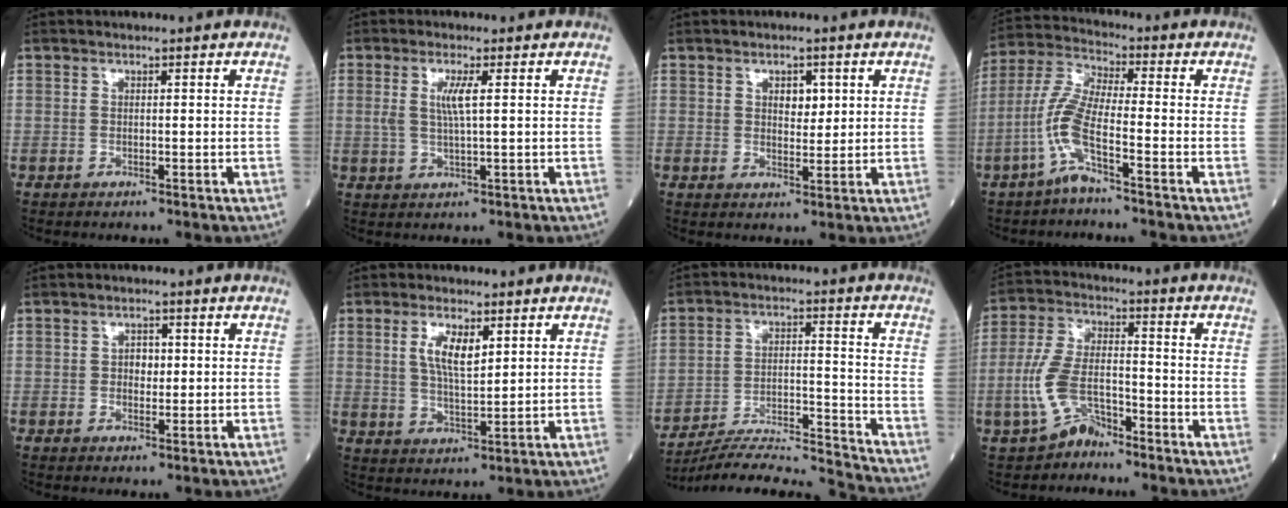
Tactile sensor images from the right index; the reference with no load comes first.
{"total": 3.7, "force": [0.8, 0.1, 3.6], "torque": [-0.078, -0.001, 0.016]}
{"total": 3.0, "force": [1.1, 1.7, 2.1], "torque": [-0.026, 0.000, 0.016]}
{"total": 7.7, "force": [-3.7, 0.8, 6.8], "torque": [-0.157, 0.006, -0.081]}
{"total": 2.3, "force": [0.2, 1.6, 1.7], "torque": [-0.023, 0.002, 0.003]}
{"total": 5.7, "force": [2.2, 1.7, 4.9], "torque": [-0.097, 0.001, 0.044]}
{"total": 15.1, "force": [-14.7, -1.6, 2.9], "torque": [-0.046, 0.015, -0.241]}
{"total": 7.7, "force": [-4.3, 3.8, 5.1], "torque": [-0.127, 0.010, -0.089]}